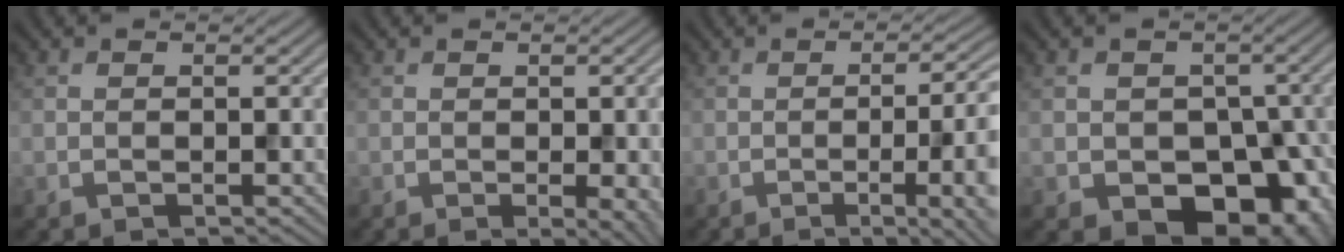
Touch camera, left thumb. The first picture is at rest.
{"total": 5.7, "force": [-1.1, 1.6, 5.4], "torque": [-0.063, -0.008, -0.010]}
{"total": 10.2, "force": [-2.1, 3.3, 9.4], "torque": [-0.099, 0.001, -0.032]}
{"total": 8.8, "force": [-2.9, 6.6, 5.0], "torque": [-0.067, -0.034, -0.035]}